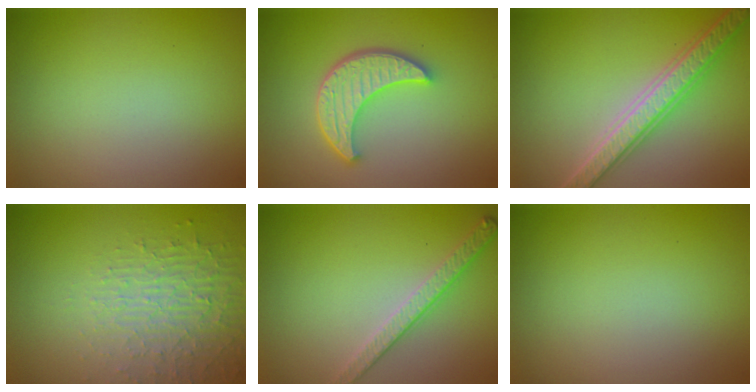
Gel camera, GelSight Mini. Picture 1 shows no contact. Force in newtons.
{"total": 5.0, "press": 4.1, "slide": 2.8}
{"total": 5.5, "press": 5.4, "slide": 1.1}
{"total": 4.8, "press": 3.5, "slide": 3.3}
{"total": 2.8, "press": 2.5, "slide": 1.2}
{"total": 0.0}